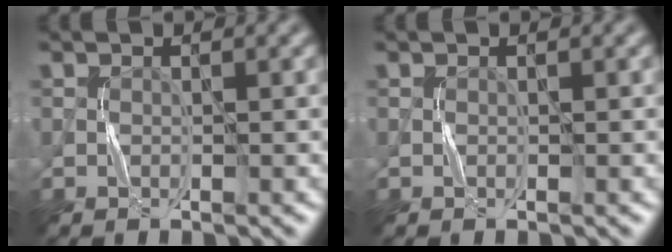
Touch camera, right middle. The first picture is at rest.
{"total": 0.0}